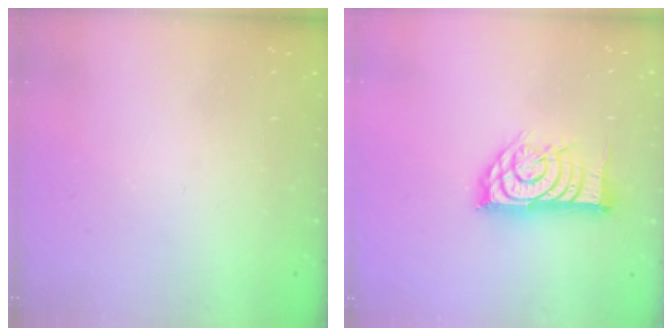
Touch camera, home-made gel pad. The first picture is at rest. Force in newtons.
{"total": 15.6, "press": 15.6, "slide": 0.3}